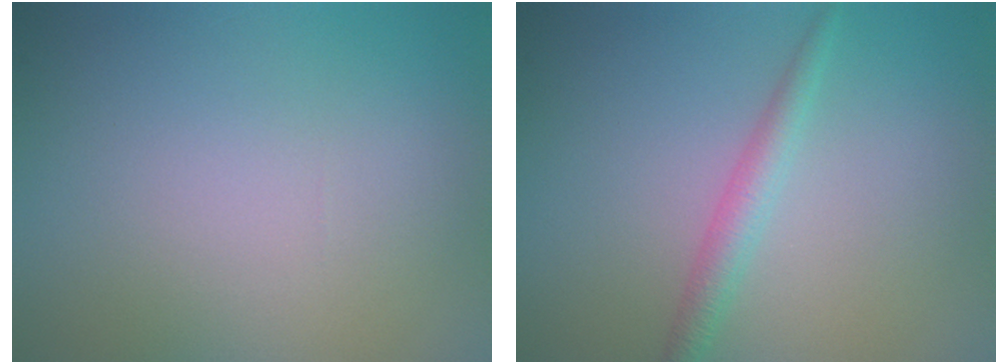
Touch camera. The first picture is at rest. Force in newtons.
{"total": 2.1, "press": 2.1, "slide": 0.0}